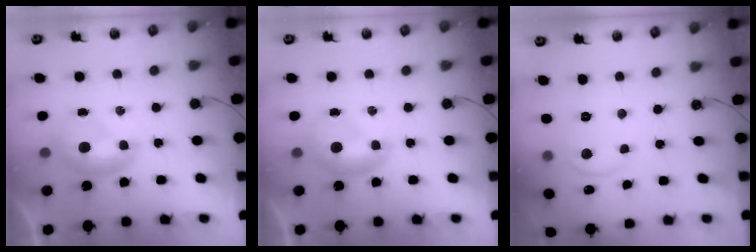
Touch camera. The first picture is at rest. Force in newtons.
{"total": 0.0}
{"total": 3.0, "press": 2.9, "slide": 0.5}